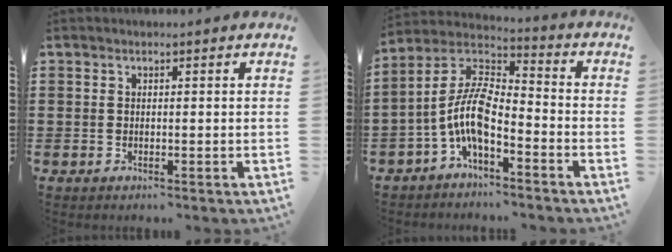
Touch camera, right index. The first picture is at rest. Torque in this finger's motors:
{"motor_torque": [2.14, 0.00, 1.05, 0.21]}